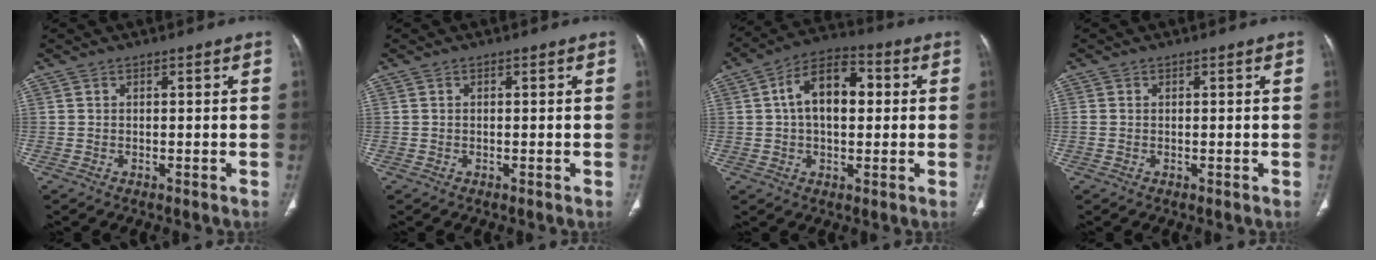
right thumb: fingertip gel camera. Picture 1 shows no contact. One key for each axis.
{"total": 0.0}
{"total": 12.1, "fx": 1.7, "fy": 7.2, "fz": 9.5, "tx": -0.143, "ty": 0.025, "tz": 0.018}
{"total": 0.8, "fx": 0.0, "fy": 0.6, "fz": 0.5, "tx": -0.014, "ty": 0.000, "tz": 0.002}